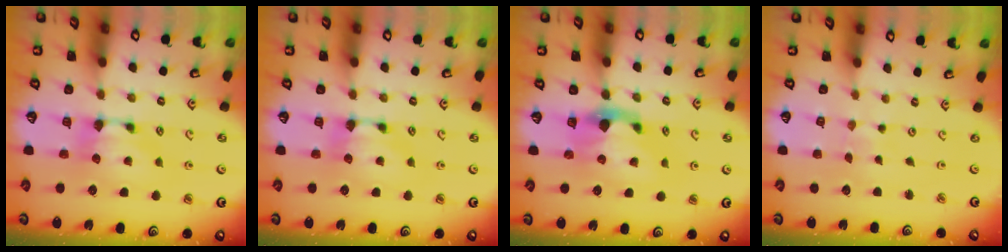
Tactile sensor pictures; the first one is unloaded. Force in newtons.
{"total": 0.0}
{"total": 2.9, "press": 2.5, "slide": 1.5}
{"total": 5.4, "press": 5.4, "slide": 0.2}